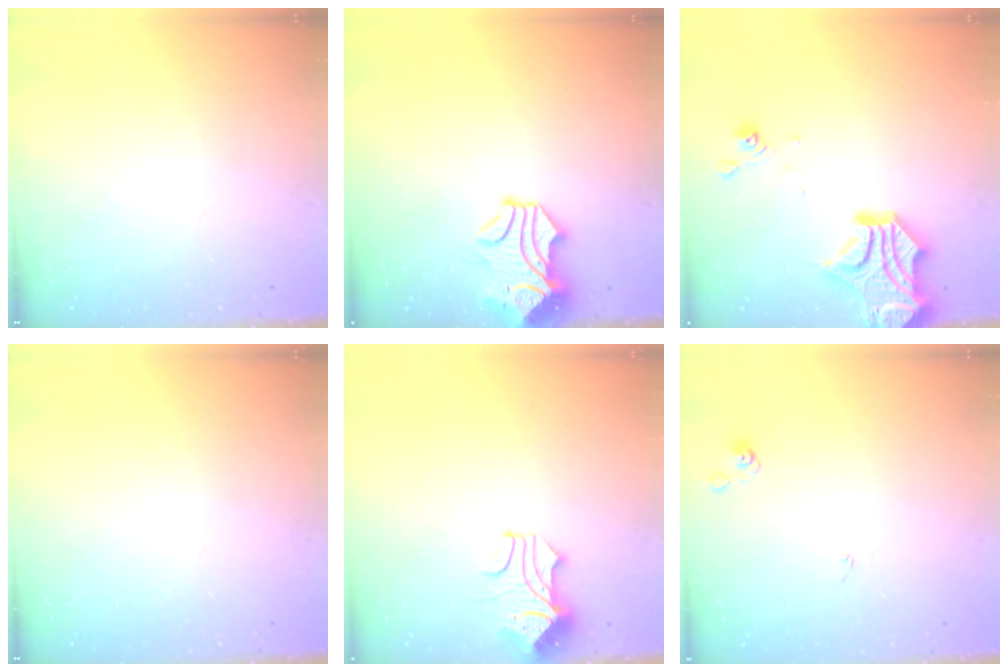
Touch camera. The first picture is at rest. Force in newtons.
{"total": 1.4, "press": 0.6, "slide": 1.3}
{"total": 6.2, "press": 5.7, "slide": 2.4}
{"total": 0.0}
{"total": 1.6, "press": 1.2, "slide": 1.0}
{"total": 0.0}